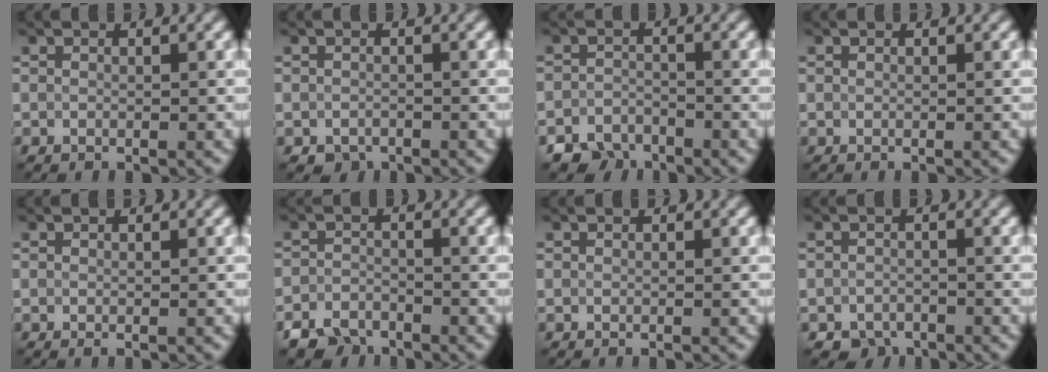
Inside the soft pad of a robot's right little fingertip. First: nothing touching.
{"total": 1.2, "force": [-1.1, 0.7, 0.1], "torque": [-0.005, -0.004, -0.018]}
{"total": 3.1, "force": [-2.7, 1.4, 0.1], "torque": [0.004, -0.003, -0.054]}
{"total": 0.0}
{"total": 0.0}
{"total": 3.3, "force": [-2.8, 1.5, 0.5], "torque": [-0.006, -0.006, -0.058]}
{"total": 0.0}
{"total": 2.1, "force": [-1.8, 1.0, 0.1], "torque": [0.002, -0.003, -0.035]}